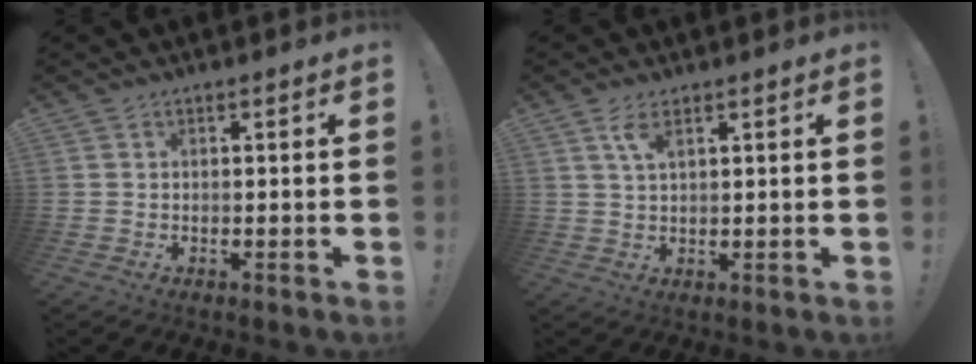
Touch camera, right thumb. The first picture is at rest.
{"total": 4.4, "force": [2.2, 1.6, 3.5], "torque": [-0.057, -0.007, 0.036]}